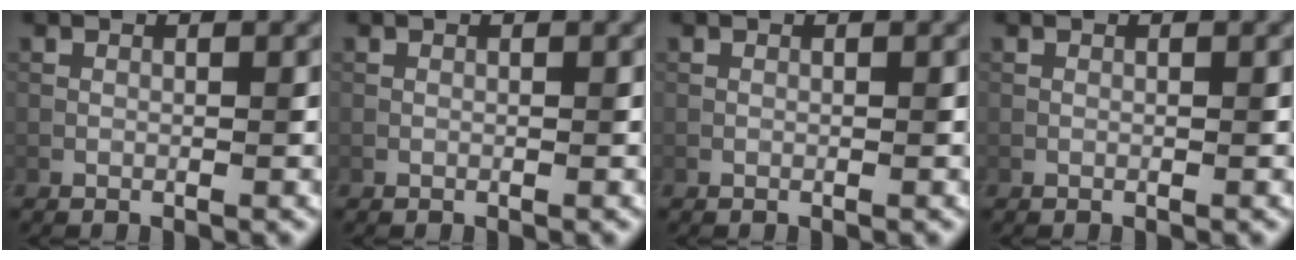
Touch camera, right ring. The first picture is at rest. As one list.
[{"total": 0.0}, {"total": 0.0}, {"total": 0.0}]